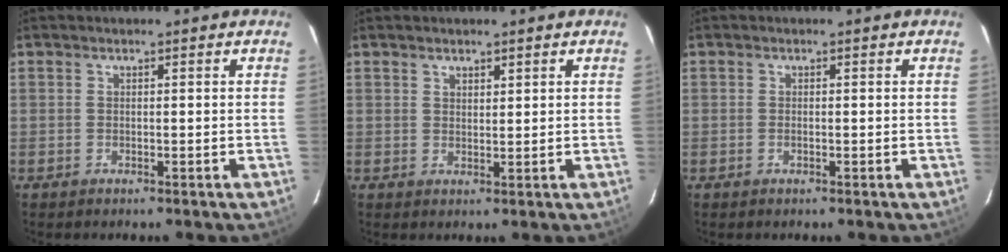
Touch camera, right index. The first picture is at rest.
{"total": 1.7, "force": [1.4, 0.9, 0.6], "torque": [-0.006, 0.002, 0.023]}
{"total": 0.5, "force": [-0.2, 0.2, 0.5], "torque": [-0.010, 0.002, -0.004]}